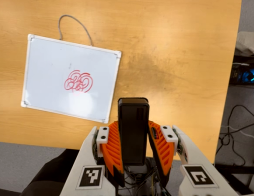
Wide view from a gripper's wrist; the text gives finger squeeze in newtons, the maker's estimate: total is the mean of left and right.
{"total": 3.8, "left": 2.3, "right": 5.4}